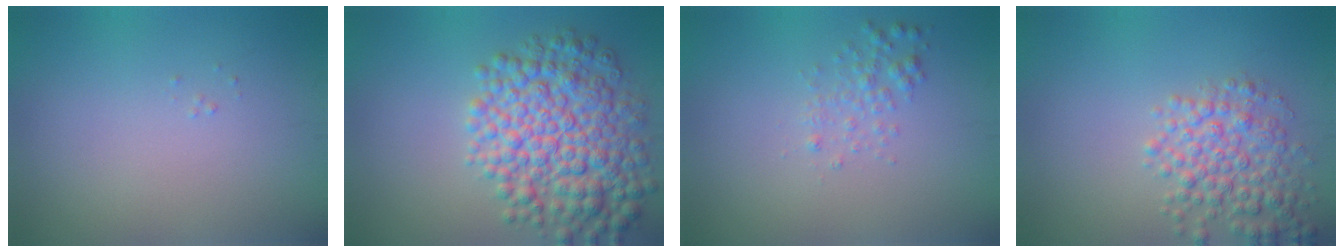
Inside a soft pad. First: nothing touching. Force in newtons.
{"total": 8.8, "press": 8.8, "slide": 0.0}
{"total": 1.5, "press": 1.5, "slide": 0.1}
{"total": 4.5, "press": 4.5, "slide": 0.1}